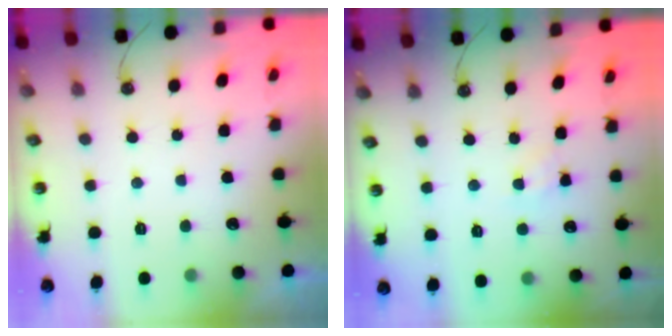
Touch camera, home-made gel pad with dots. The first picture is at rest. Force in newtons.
{"total": 1.3, "press": 1.3, "slide": 0.2}